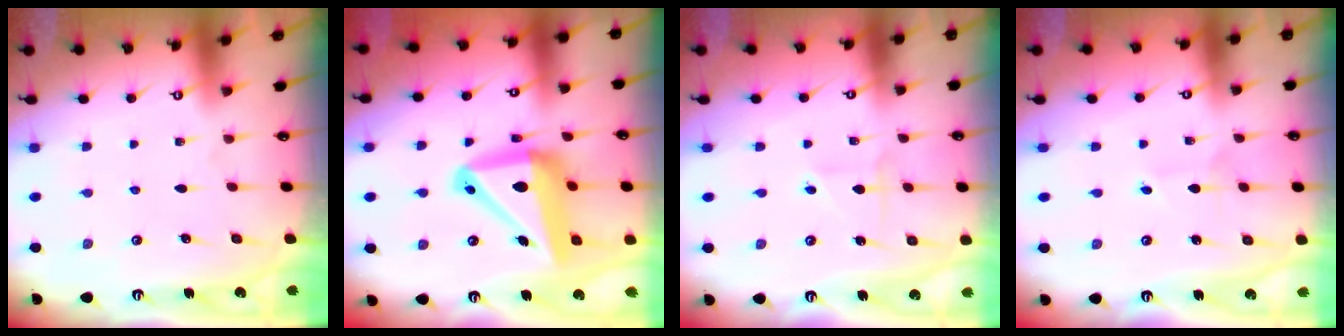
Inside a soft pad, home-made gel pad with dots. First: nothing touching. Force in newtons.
{"total": 16.7, "press": 16.5, "slide": 2.4}
{"total": 2.5, "press": 2.3, "slide": 0.9}
{"total": 1.8, "press": 1.8, "slide": 0.2}